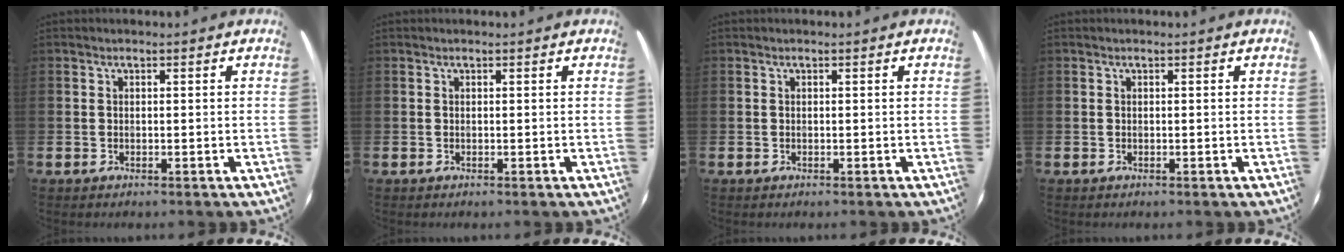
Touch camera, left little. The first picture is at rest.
{"total": 0.0}
{"total": 0.0}
{"total": 0.0}